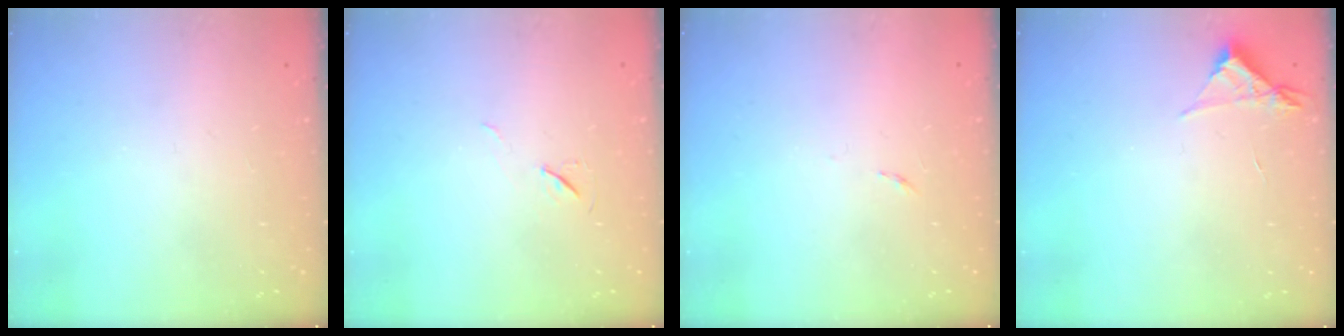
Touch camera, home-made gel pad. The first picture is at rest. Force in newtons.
{"total": 6.4, "press": 5.8, "slide": 2.5}
{"total": 2.6, "press": 2.6, "slide": 0.4}
{"total": 3.5, "press": 3.5, "slide": 0.4}